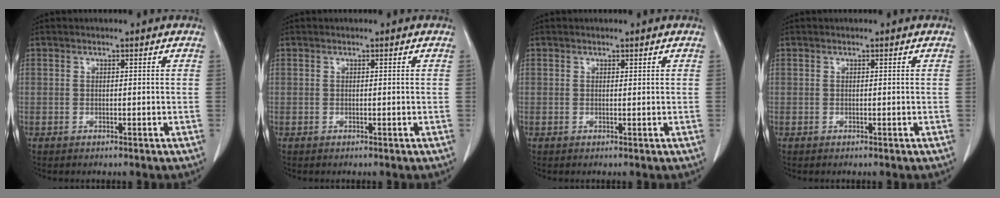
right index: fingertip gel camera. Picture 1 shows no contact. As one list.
[{"total": 0.0}, {"total": 0.0}, {"total": 0.0}]